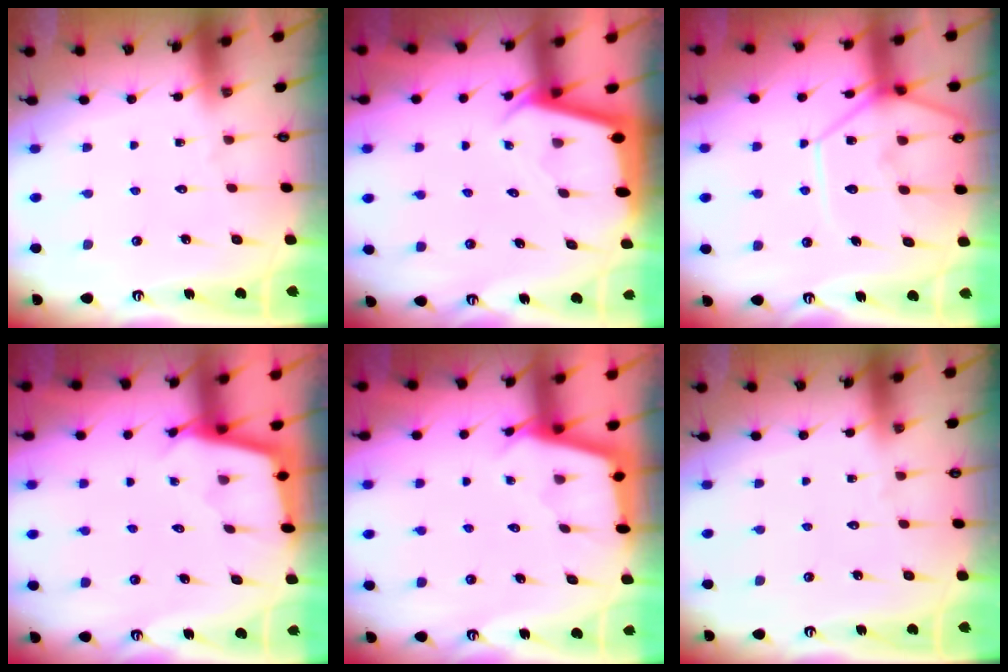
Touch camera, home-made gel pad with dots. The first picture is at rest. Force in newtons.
{"total": 2.2, "press": 2.2, "slide": 0.1}
{"total": 12.0, "press": 11.9, "slide": 1.4}
{"total": 2.3, "press": 2.3, "slide": 0.1}
{"total": 2.9, "press": 2.8, "slide": 0.3}
{"total": 0.0}